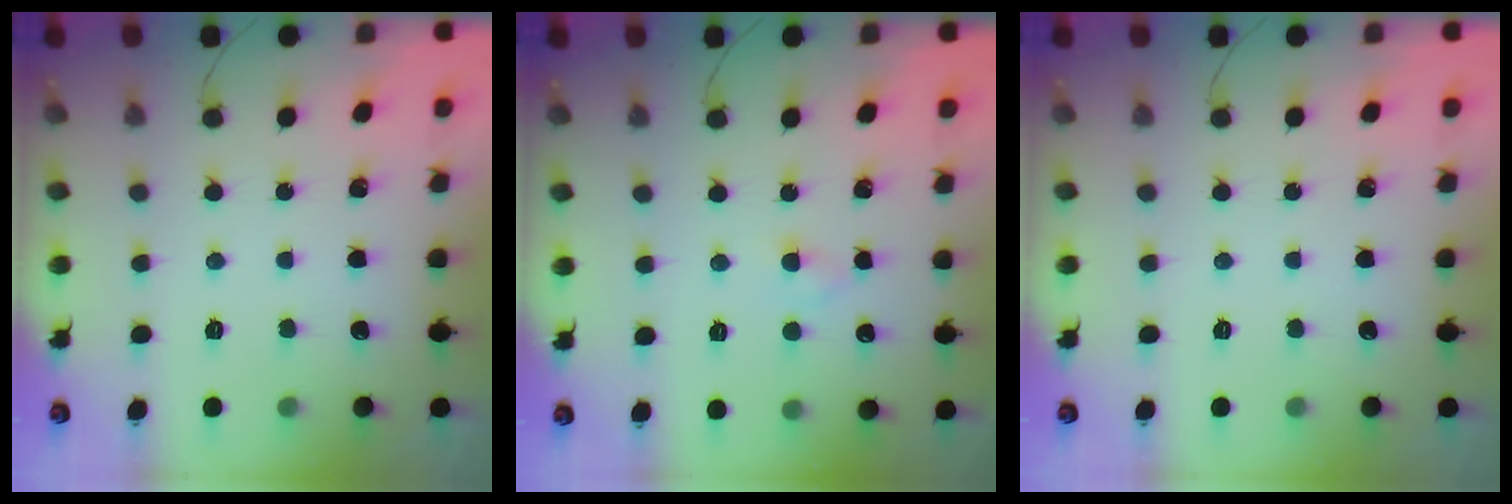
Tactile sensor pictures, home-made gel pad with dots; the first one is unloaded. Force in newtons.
{"total": 2.1, "press": 1.9, "slide": 0.9}
{"total": 0.0}